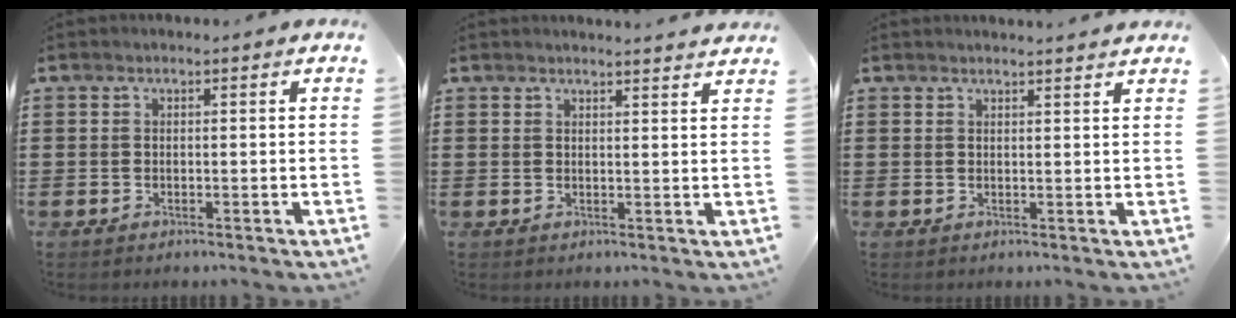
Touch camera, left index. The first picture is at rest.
{"total": 2.0, "force": [1.9, -0.3, 0.4], "torque": [-0.010, -0.005, 0.037]}
{"total": 1.6, "force": [1.5, -0.2, 0.3], "torque": [-0.008, -0.001, 0.030]}